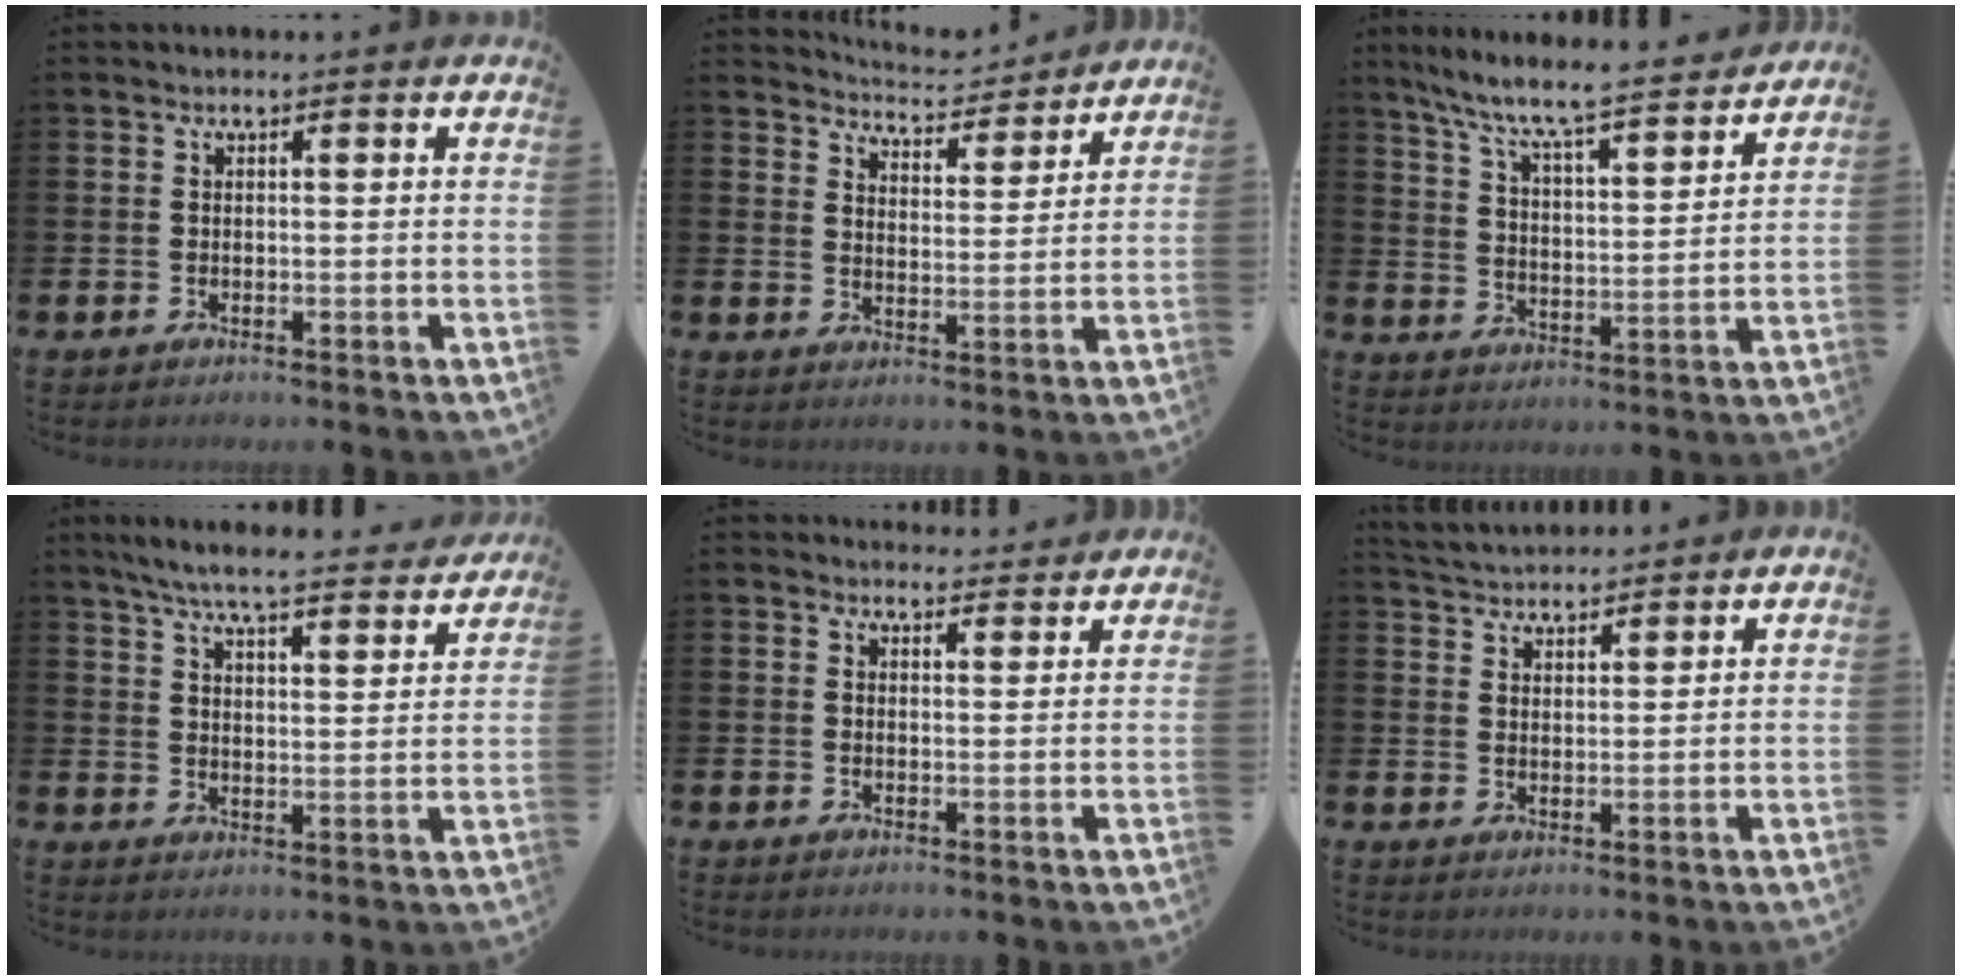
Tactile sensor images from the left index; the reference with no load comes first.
{"total": 4.9, "force": [4.9, 0.6, 0.0], "torque": [-0.019, -0.039, 0.084]}
{"total": 8.5, "force": [7.8, 0.3, 3.4], "torque": [-0.099, -0.060, 0.129]}
{"total": 6.9, "force": [6.4, 0.6, 2.3], "torque": [-0.053, -0.045, 0.109]}
{"total": 2.6, "force": [2.5, 0.6, -0.1], "torque": [0.006, -0.015, 0.044]}
{"total": 3.9, "force": [3.9, 0.7, 0.0], "torque": [-0.016, -0.015, 0.073]}